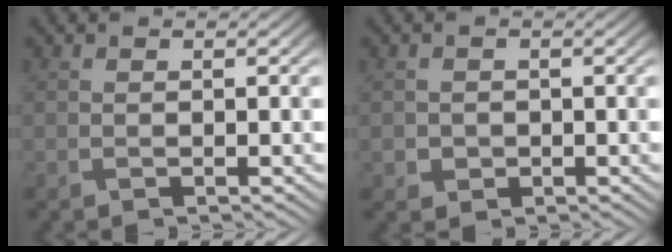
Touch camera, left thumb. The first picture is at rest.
{"total": 1.4, "force": [-0.3, 1.3, 0.3], "torque": [-0.004, -0.004, -0.009]}